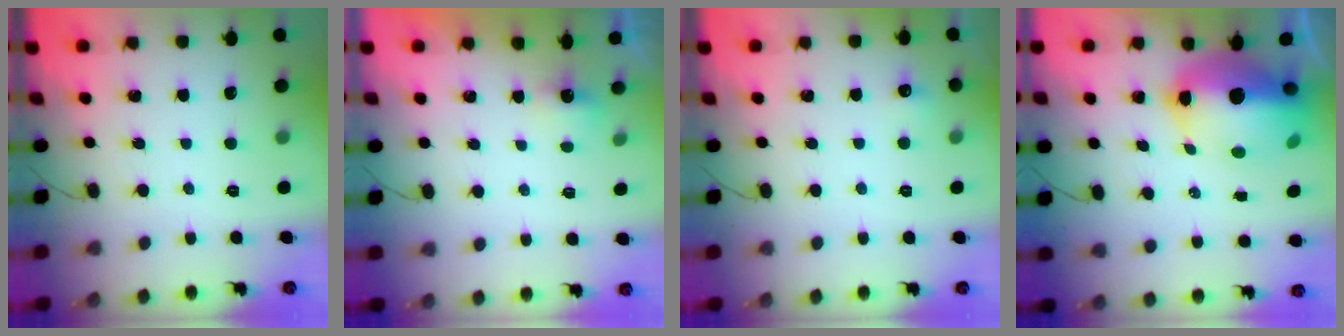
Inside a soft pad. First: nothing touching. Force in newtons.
{"total": 2.7, "press": 2.6, "slide": 0.6}
{"total": 3.6, "press": 3.5, "slide": 0.9}
{"total": 20.1, "press": 16.6, "slide": 11.4}